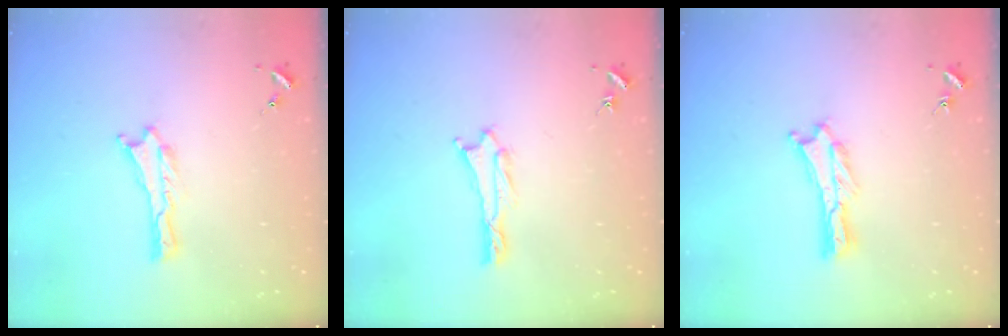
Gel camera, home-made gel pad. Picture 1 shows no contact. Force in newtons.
{"total": 1.0, "press": 1.0, "slide": 0.2}
{"total": 0.7, "press": 0.7, "slide": 0.2}